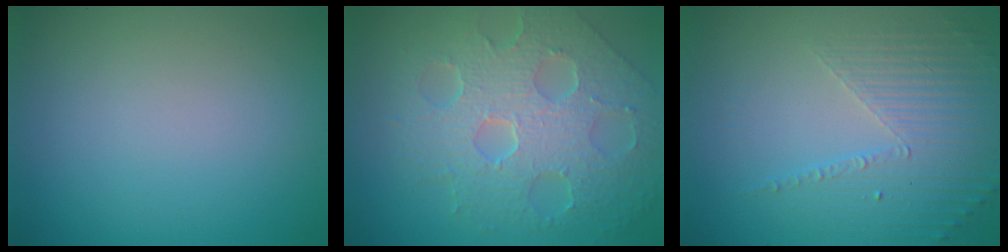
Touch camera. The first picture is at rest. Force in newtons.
{"total": 8.7, "press": 5.9, "slide": 6.4}
{"total": 5.2, "press": 3.2, "slide": 4.0}